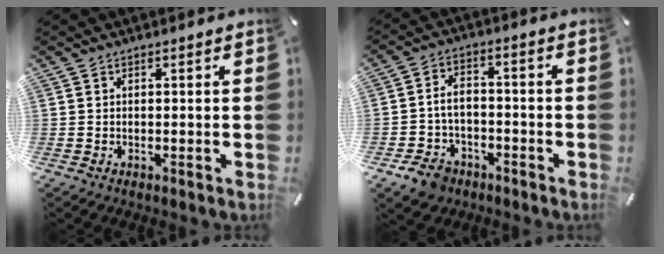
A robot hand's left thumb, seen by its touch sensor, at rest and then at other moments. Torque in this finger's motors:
{"motor_torque": [0.20, 0.74, 0.07, 0.07, 0.05]}